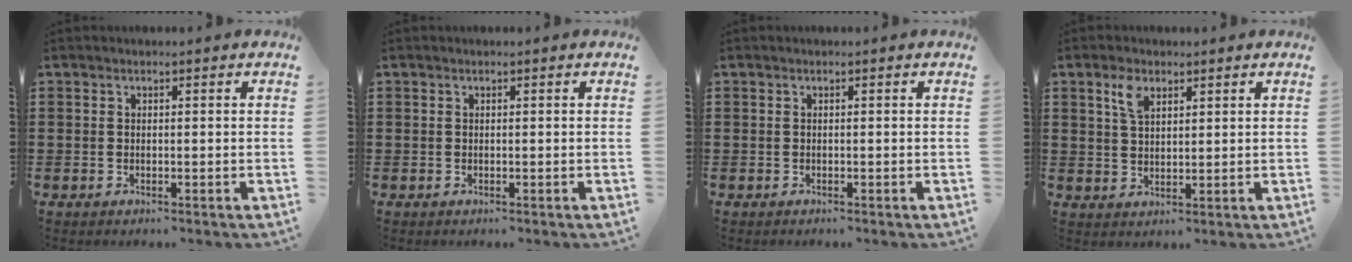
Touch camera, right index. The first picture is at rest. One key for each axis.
{"total": 0.0}
{"total": 0.0}
{"total": 3.9, "fx": 2.3, "fy": 1.8, "fz": 2.5, "tx": -0.059, "ty": 0.008, "tz": 0.041}